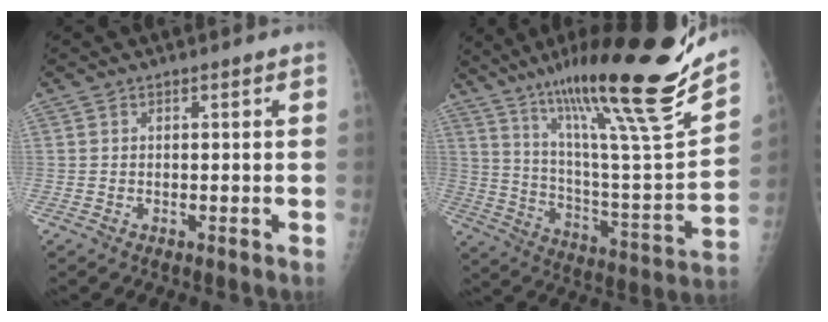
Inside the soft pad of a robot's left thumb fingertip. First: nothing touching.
{"total": 28.5, "force": [20.7, 2.2, 19.4], "torque": [-0.287, -0.099, 0.337]}